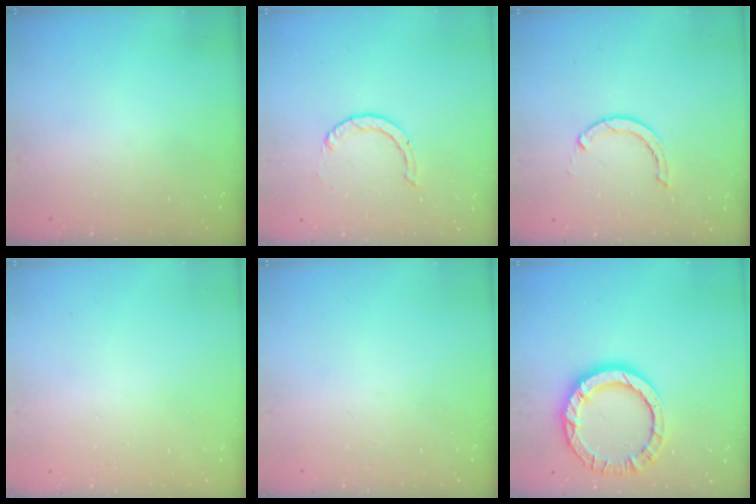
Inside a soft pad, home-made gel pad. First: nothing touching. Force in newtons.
{"total": 0.9, "press": 0.9, "slide": 0.1}
{"total": 2.6, "press": 2.6, "slide": 0.1}
{"total": 2.6, "press": 2.6, "slide": 0.2}
{"total": 0.0}
{"total": 11.5, "press": 11.5, "slide": 0.9}